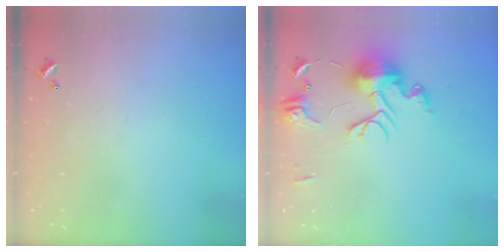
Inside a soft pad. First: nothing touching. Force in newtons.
{"total": 13.5, "press": 13.5, "slide": 1.0}